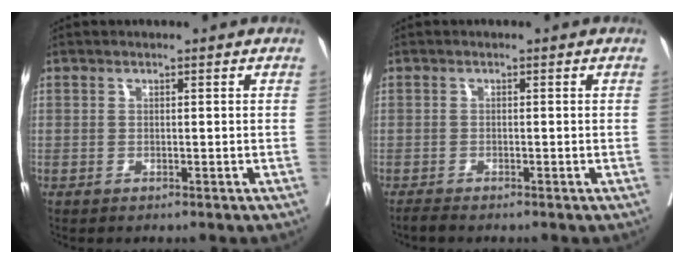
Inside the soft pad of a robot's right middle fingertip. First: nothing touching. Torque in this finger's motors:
{"motor_torque": [0.20, -0.16, 0.04, 0.00]}